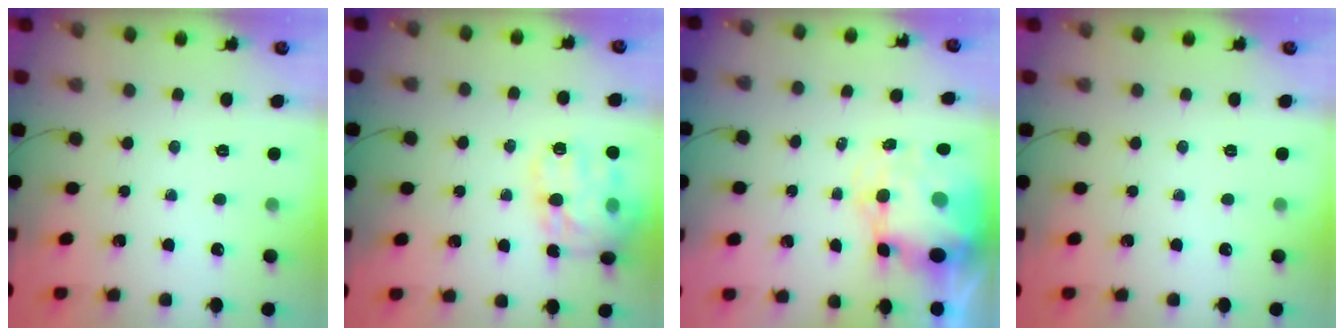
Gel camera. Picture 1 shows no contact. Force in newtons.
{"total": 16.7, "press": 16.7, "slide": 0.9}
{"total": 9.6, "press": 9.2, "slide": 2.4}
{"total": 0.0}